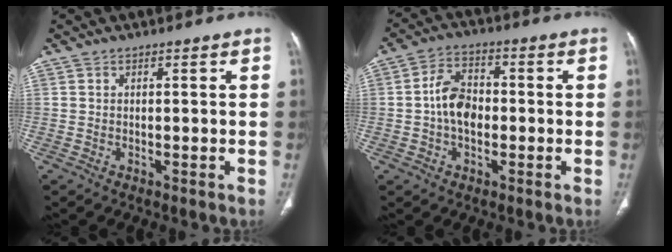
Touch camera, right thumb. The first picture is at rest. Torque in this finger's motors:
{"motor_torque": [2.50, 2.23, 1.11, -0.71, 0.14]}